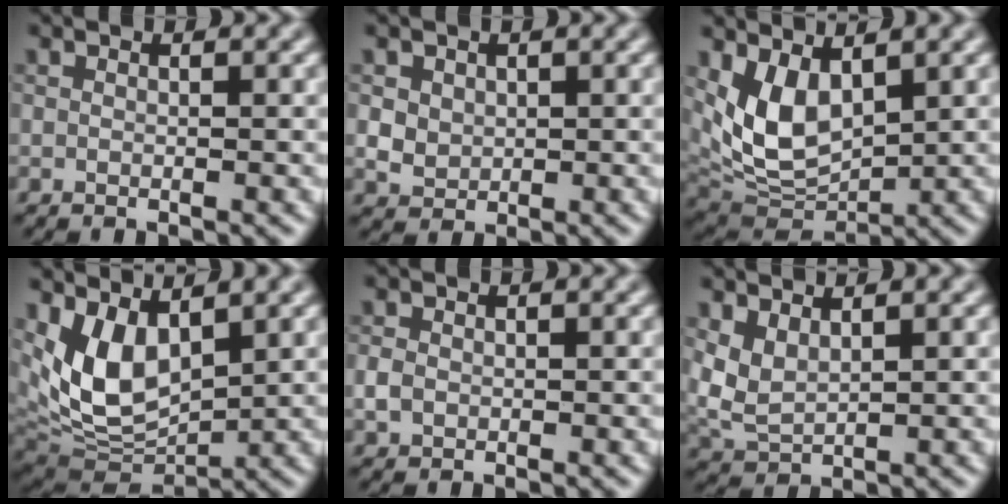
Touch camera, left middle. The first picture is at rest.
{"total": 2.3, "force": [0.7, 2.0, 1.0], "torque": [-0.028, -0.003, 0.024]}
{"total": 6.3, "force": [1.9, 3.7, 4.7], "torque": [-0.101, -0.017, 0.044]}
{"total": 7.0, "force": [2.0, 4.0, 5.4], "torque": [-0.117, -0.018, 0.042]}
{"total": 1.4, "force": [-0.1, 1.2, 0.7], "torque": [-0.014, -0.002, -0.006]}
{"total": 3.0, "force": [1.2, 1.8, 2.1], "torque": [-0.056, 0.000, 0.029]}